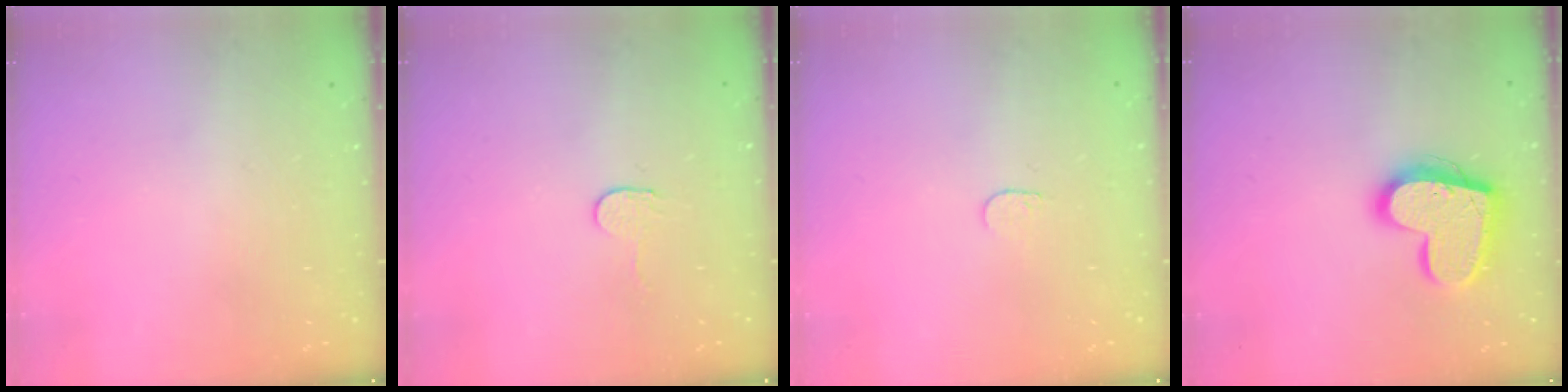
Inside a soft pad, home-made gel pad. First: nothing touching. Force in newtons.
{"total": 2.7, "press": 2.7, "slide": 0.2}
{"total": 3.7, "press": 3.6, "slide": 0.3}
{"total": 18.0, "press": 17.9, "slide": 1.4}